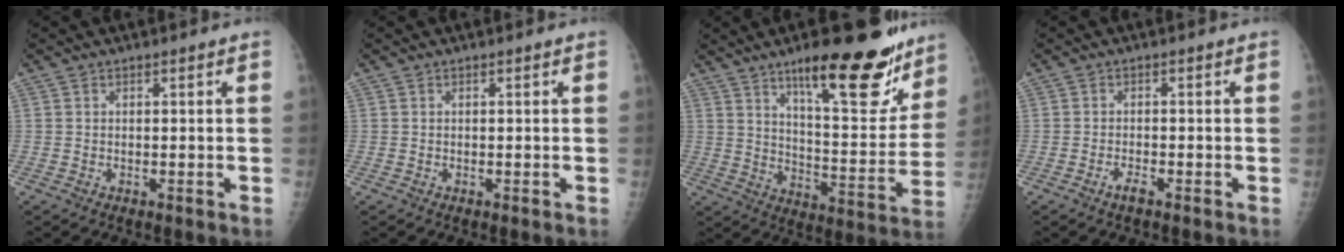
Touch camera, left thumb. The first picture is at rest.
{"total": 0.0}
{"total": 22.1, "force": [14.4, 6.4, 15.5], "torque": [-0.173, -0.081, 0.216]}
{"total": 1.7, "force": [-1.2, 0.4, 1.2], "torque": [-0.029, 0.004, -0.023]}